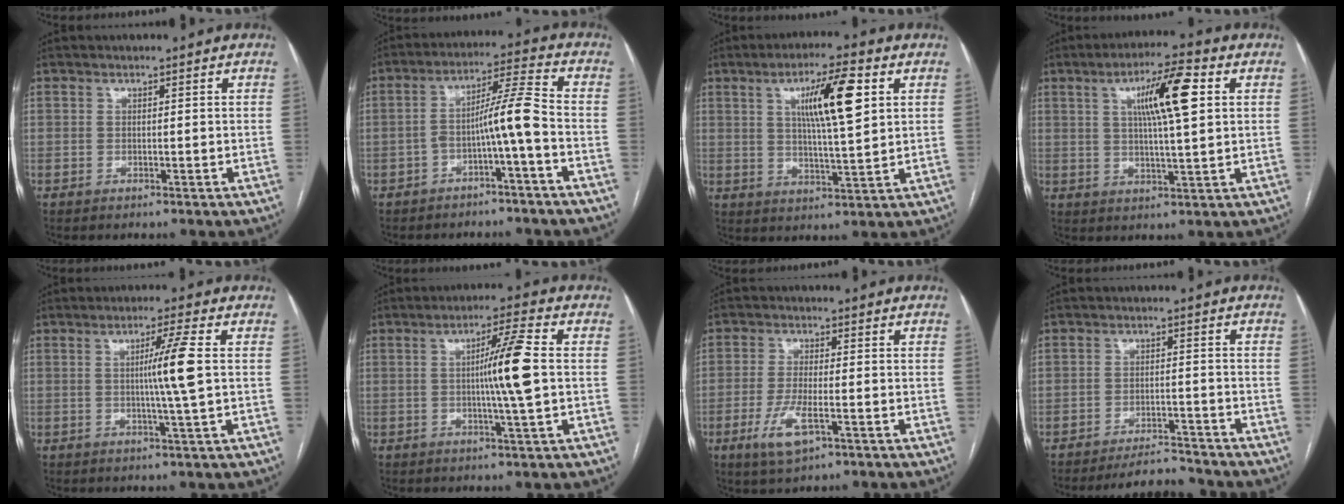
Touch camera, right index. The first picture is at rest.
{"total": 7.2, "force": [-2.6, -0.6, 6.7], "torque": [-0.112, 0.027, -0.042]}
{"total": 10.9, "force": [3.7, 1.2, 10.2], "torque": [-0.170, 0.005, 0.060]}
{"total": 10.4, "force": [3.1, 1.0, 9.8], "torque": [-0.166, 0.012, 0.050]}
{"total": 6.2, "force": [0.5, -1.5, 6.0], "torque": [-0.103, -0.002, 0.009]}
{"total": 8.4, "force": [0.1, -0.9, 8.3], "torque": [-0.139, 0.001, 0.000]}
{"total": 6.3, "force": [-2.7, 1.6, 5.4], "torque": [-0.114, -0.011, -0.046]}
{"total": 5.4, "force": [-5.4, 0.6, 0.2], "torque": [0.001, 0.002, -0.085]}